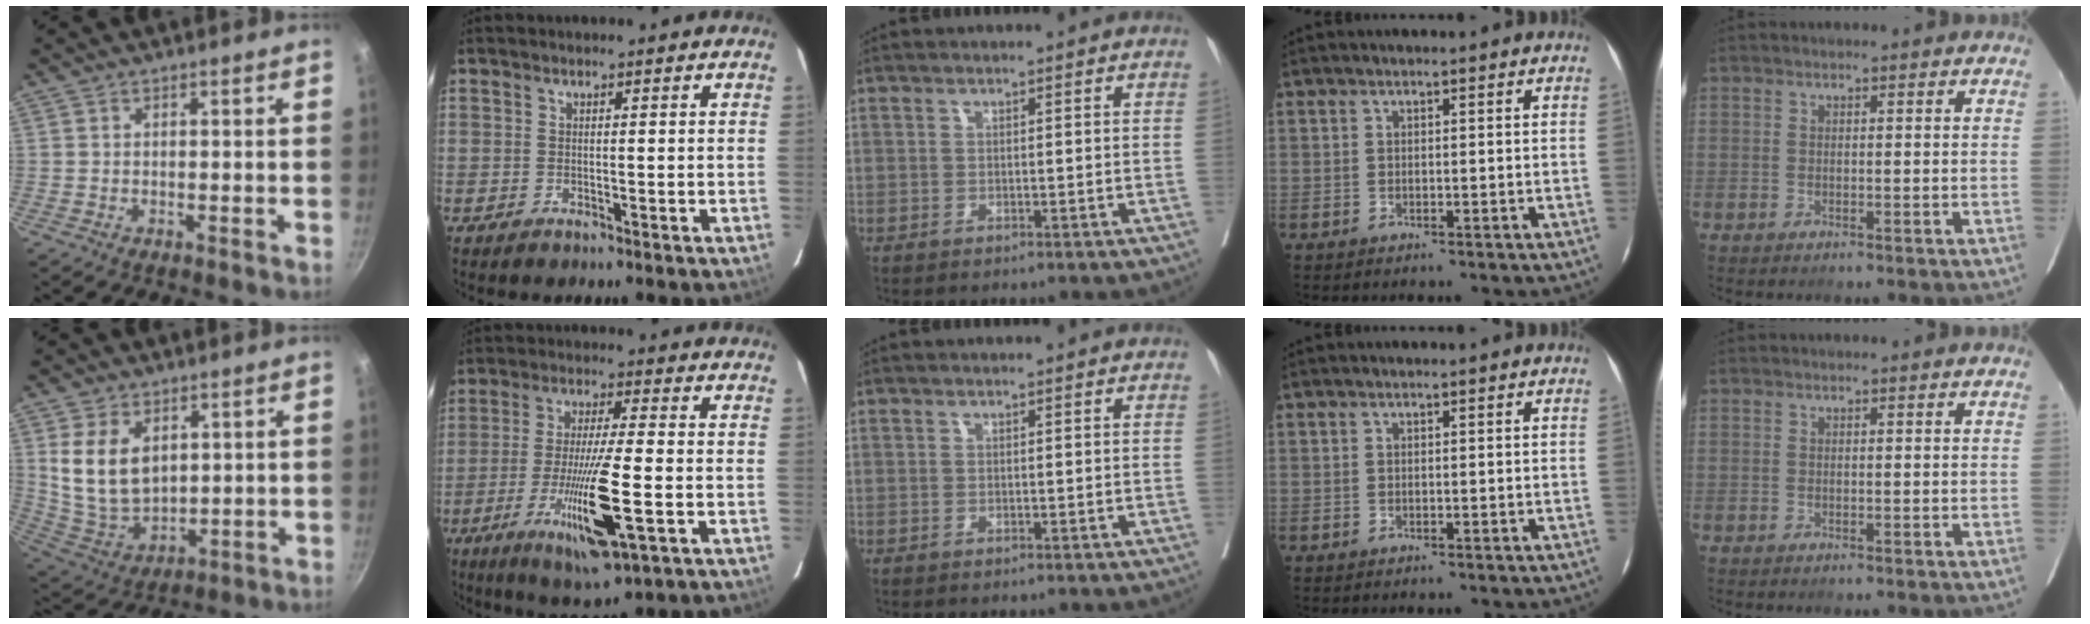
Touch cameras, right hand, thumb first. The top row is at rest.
{"thumb": {"total": 12.2, "force": [3.6, 8.0, 8.4], "torque": [-0.140, -0.019, 0.090]}, "index": {"total": 13.3, "force": [-4.1, 0.5, 12.6], "torque": [-0.235, -0.026, -0.072]}}